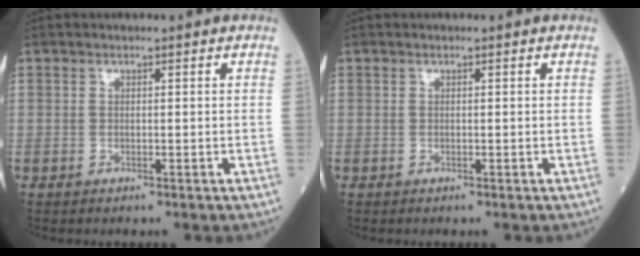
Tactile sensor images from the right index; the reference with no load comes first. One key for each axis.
{"total": 0.0}